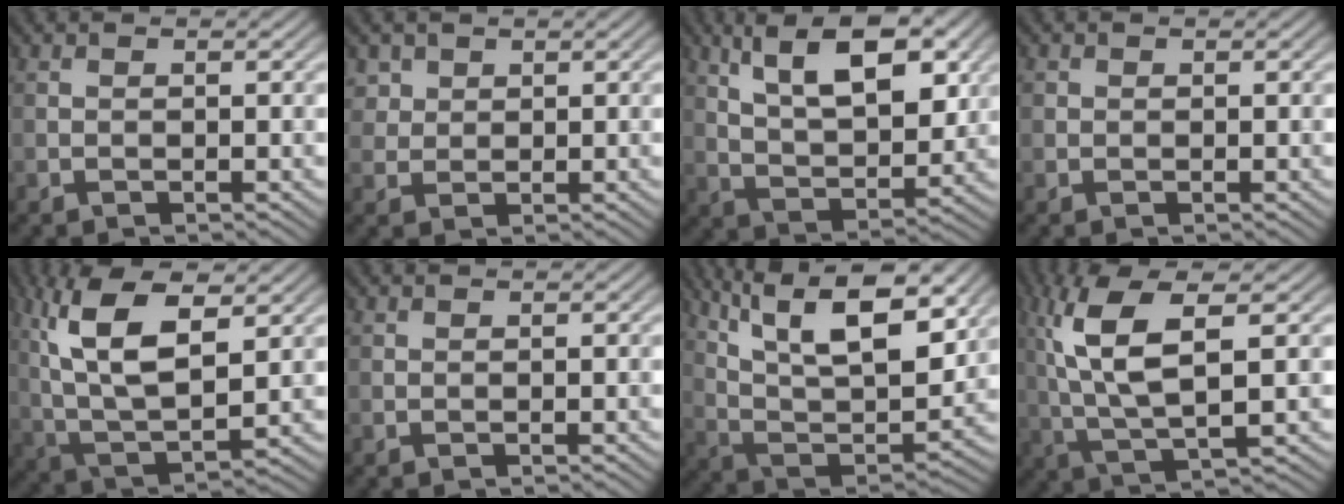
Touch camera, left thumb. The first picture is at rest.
{"total": 2.1, "force": [1.3, 1.6, 0.5], "torque": [-0.019, -0.012, 0.038]}
{"total": 10.8, "force": [5.0, 4.4, 8.5], "torque": [-0.140, -0.005, 0.091]}
{"total": 0.0}
{"total": 13.0, "force": [4.4, 5.5, 10.9], "torque": [-0.230, 0.003, 0.089]}
{"total": 0.6, "force": [-0.2, -0.5, -0.2], "torque": [0.012, 0.001, -0.003]}
{"total": 17.7, "force": [10.1, 6.8, 12.9], "torque": [-0.238, 0.001, 0.161]}
{"total": 10.2, "force": [2.4, 2.9, 9.5], "torque": [-0.203, 0.011, 0.050]}